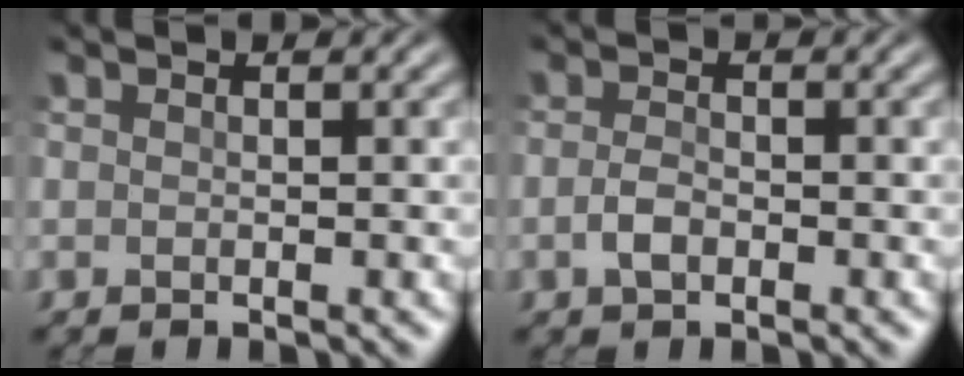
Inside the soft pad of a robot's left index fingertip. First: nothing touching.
{"total": 1.3, "force": [-0.4, 0.7, 1.0], "torque": [-0.023, 0.005, -0.011]}